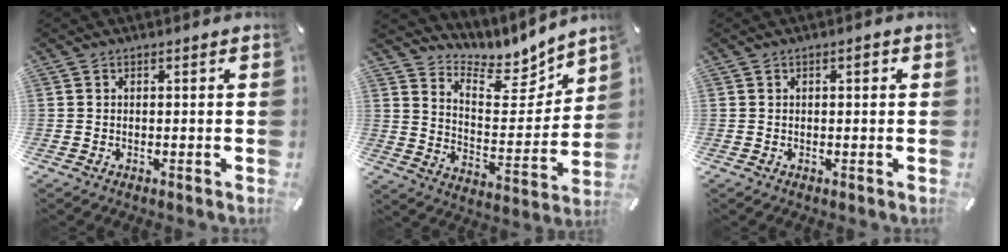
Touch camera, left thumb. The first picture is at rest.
{"total": 8.6, "force": [7.8, 3.5, 0.5], "torque": [-0.009, -0.098, 0.138]}
{"total": 1.3, "force": [0.3, 0.6, 1.1], "torque": [-0.014, 0.003, 0.002]}